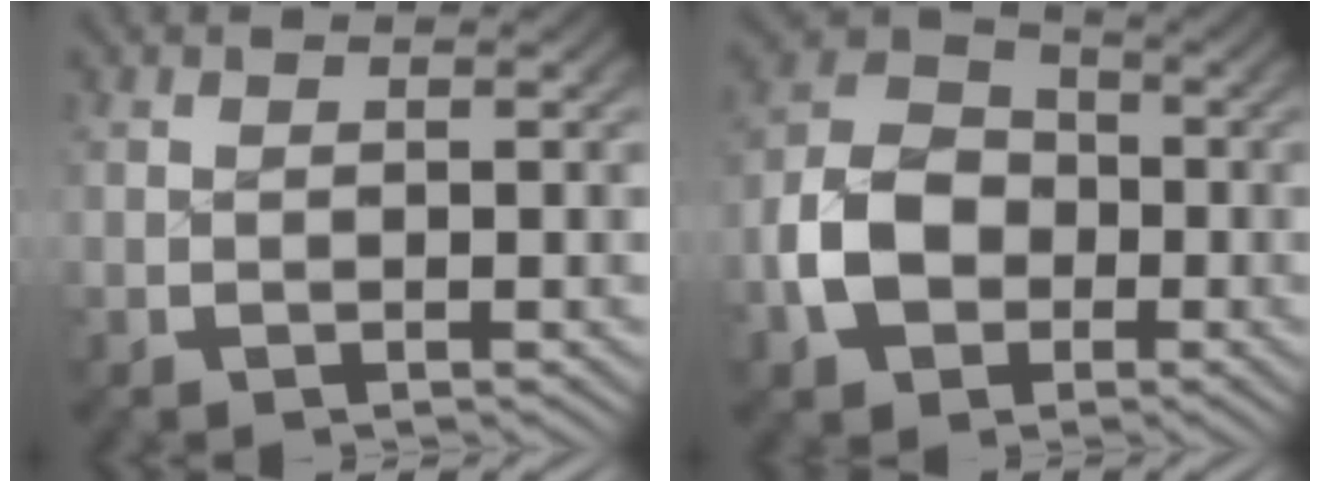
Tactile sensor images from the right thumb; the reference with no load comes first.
{"total": 9.9, "force": [-2.3, 7.8, 5.6], "torque": [-0.120, -0.010, -0.041]}